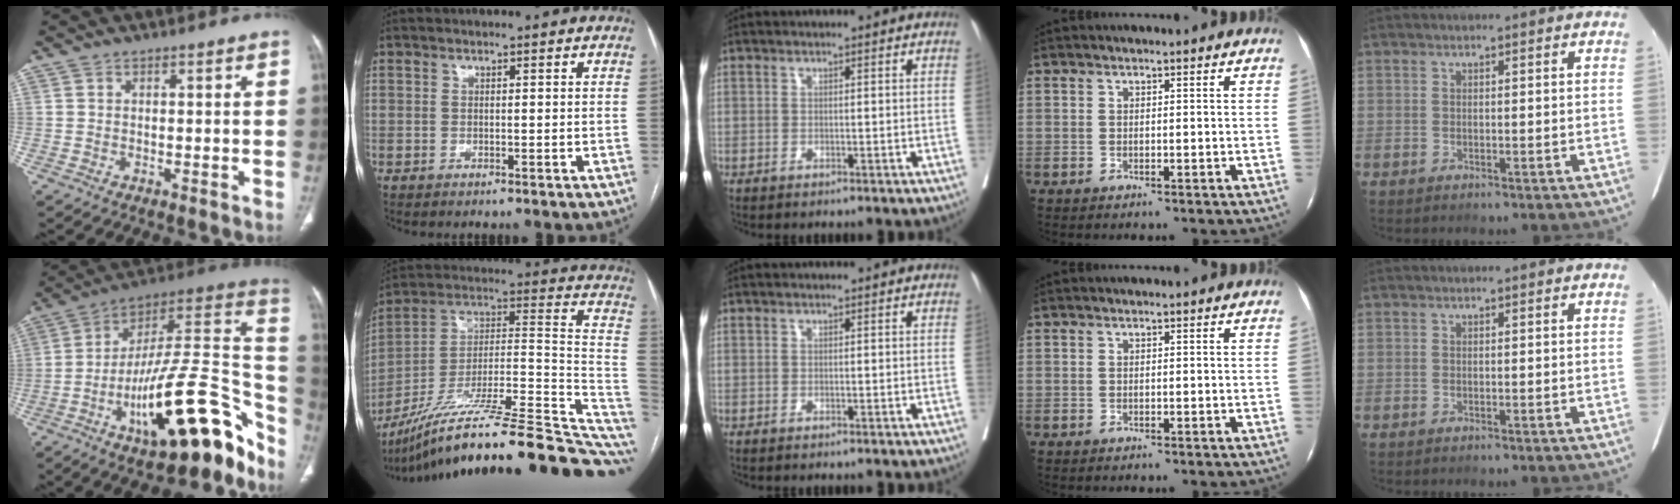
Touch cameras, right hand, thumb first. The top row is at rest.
{"thumb": {"total": 29.5, "force": [-14.5, 9.9, 23.7], "torque": [-0.272, 0.097, -0.226]}, "index": {"total": 29.4, "force": [-23.0, 3.4, 18.1], "torque": [-0.194, 0.029, -0.356]}}